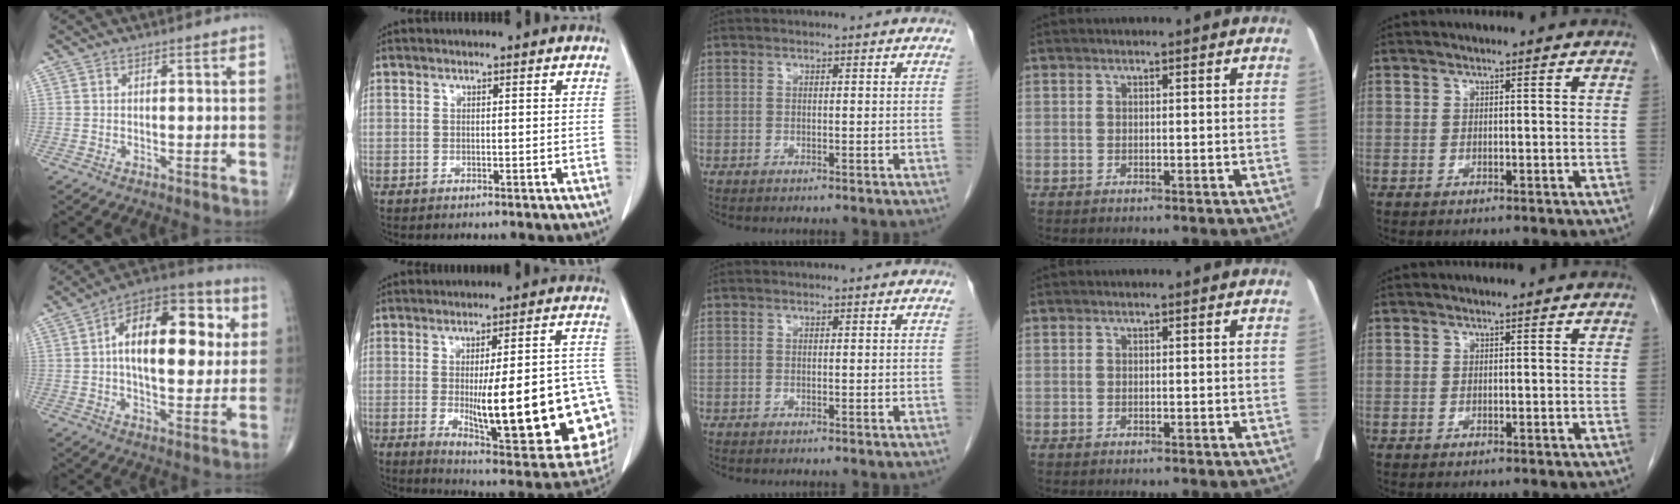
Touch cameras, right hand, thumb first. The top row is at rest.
{"thumb": {"total": 20.8, "force": [3.8, 10.5, 17.5], "torque": [-0.234, 0.018, 0.045]}, "index": {"total": 26.0, "force": [-4.6, 5.2, 25.0], "torque": [-0.248, 0.002, -0.041]}}